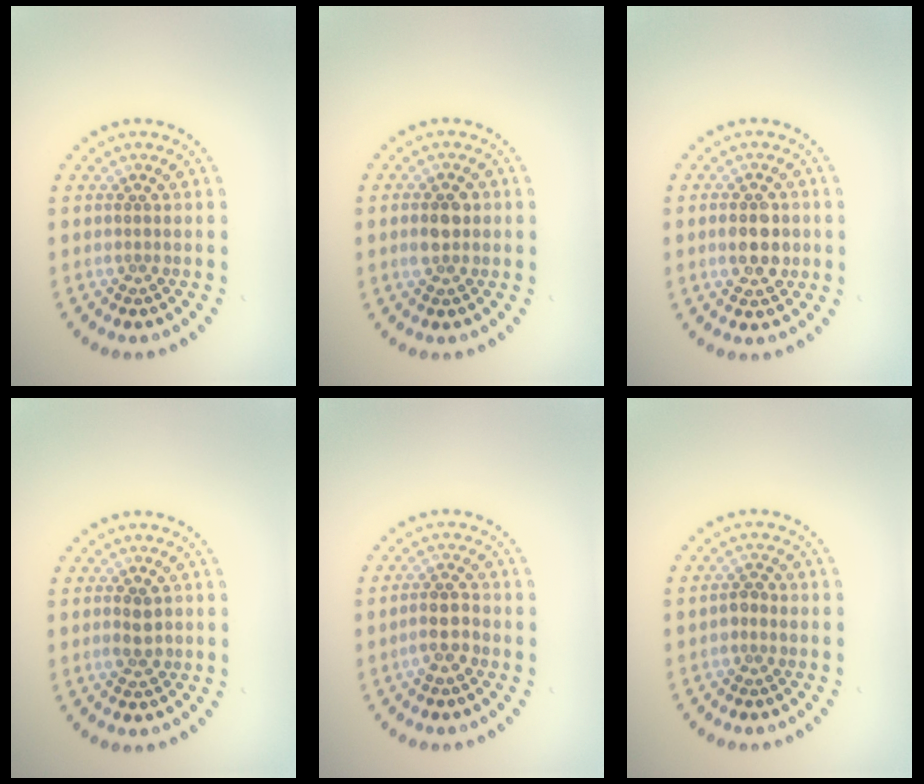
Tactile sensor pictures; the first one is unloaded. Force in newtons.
{"total": 2.6, "press": 2.6, "slide": 0.1}
{"total": 3.5, "press": 3.5, "slide": 0.2}
{"total": 1.6, "press": 1.5, "slide": 0.2}
{"total": 2.3, "press": 2.1, "slide": 0.8}
{"total": 0.9, "press": 0.9, "slide": 0.3}